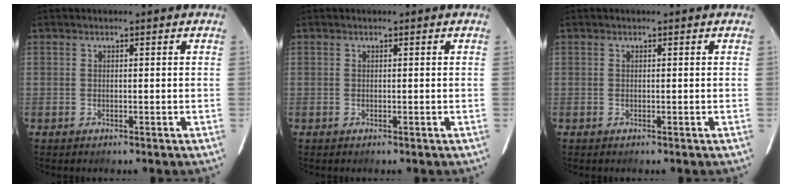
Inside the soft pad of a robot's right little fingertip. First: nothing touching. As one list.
[{"total": 0.0}, {"total": 0.0}]